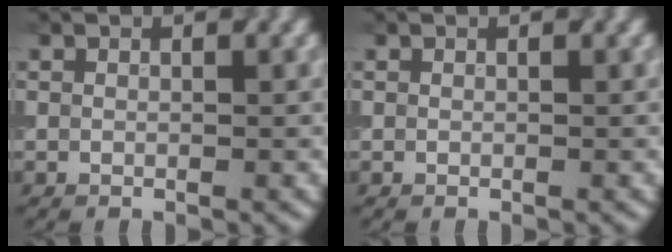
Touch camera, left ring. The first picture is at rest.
{"total": 0.0}